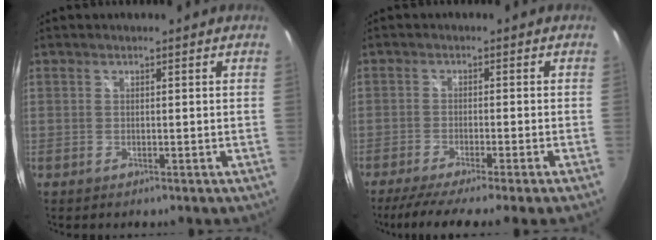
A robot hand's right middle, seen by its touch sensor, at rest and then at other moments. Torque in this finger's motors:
{"motor_torque": [1.10, -1.04, 0.16, 0.09]}